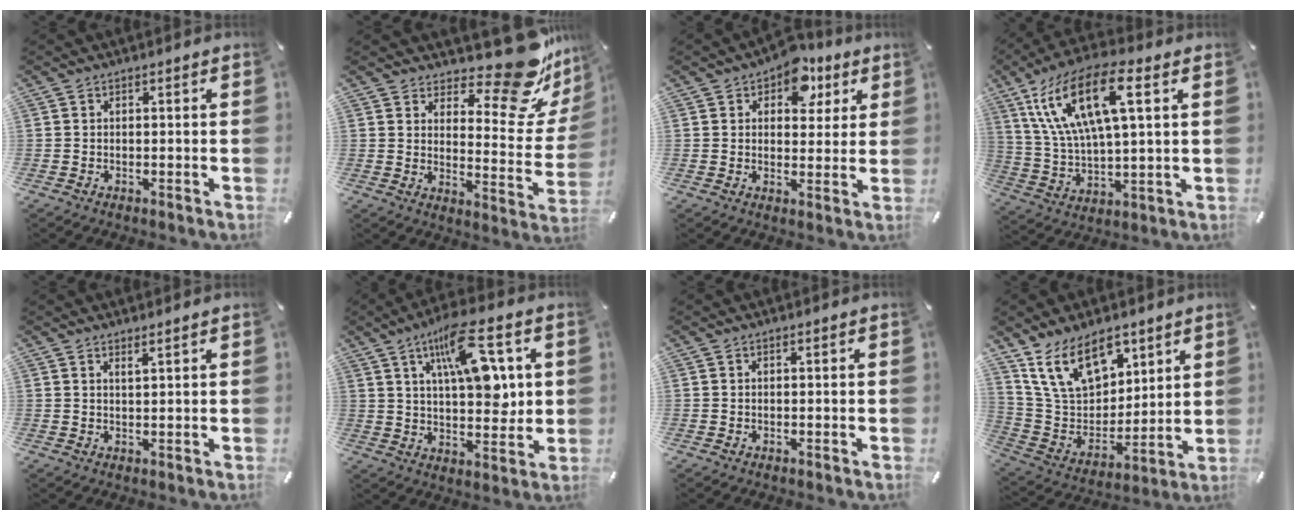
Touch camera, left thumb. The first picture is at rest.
{"total": 16.9, "force": [13.0, 5.8, 9.1], "torque": [-0.113, -0.121, 0.215]}
{"total": 8.8, "force": [4.8, 6.0, 4.2], "torque": [-0.039, -0.024, 0.078]}
{"total": 18.3, "force": [7.9, 7.2, 14.8], "torque": [-0.332, -0.008, 0.129]}
{"total": 1.5, "force": [1.4, -0.1, 0.7], "torque": [-0.013, -0.002, 0.025]}
{"total": 16.2, "force": [6.8, 7.3, 12.7], "torque": [-0.191, -0.019, 0.114]}
{"total": 0.0}
{"total": 16.7, "force": [10.0, 10.4, 8.3], "torque": [-0.173, -0.039, 0.191]}